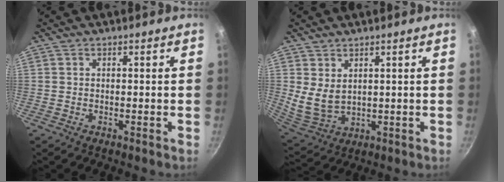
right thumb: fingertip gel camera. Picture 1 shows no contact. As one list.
[{"total": 6.7, "force": [2.4, 4.4, 4.4], "torque": [-0.075, -0.033, 0.061]}]